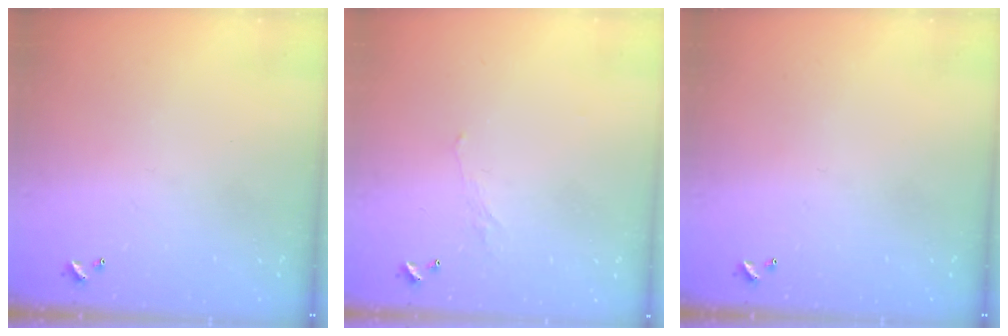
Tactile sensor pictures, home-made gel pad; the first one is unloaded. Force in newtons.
{"total": 0.6, "press": 0.2, "slide": 0.6}
{"total": 0.0}